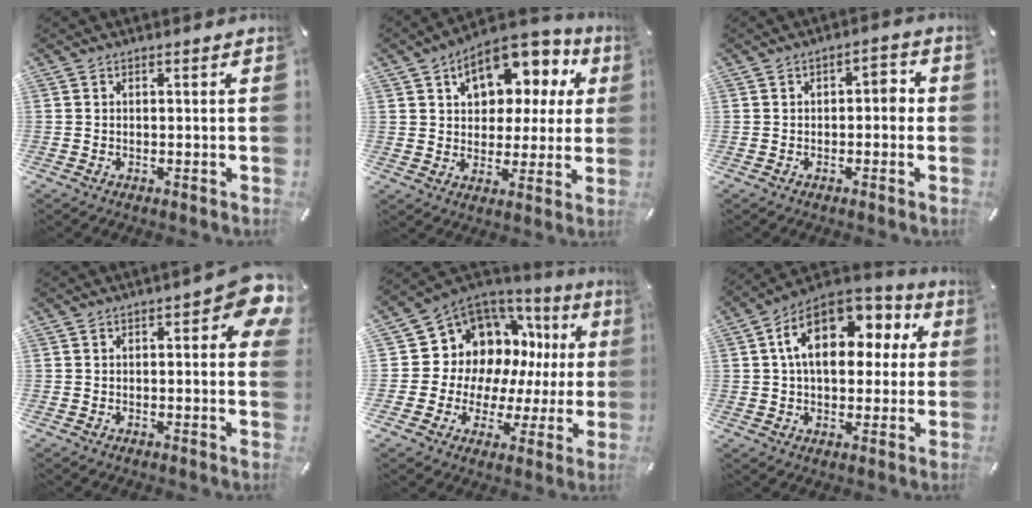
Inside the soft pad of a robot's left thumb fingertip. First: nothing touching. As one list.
[{"total": 12.5, "force": [6.2, 8.7, 6.5], "torque": [-0.095, -0.039, 0.111]}, {"total": 3.2, "force": [-0.7, 1.8, 2.5], "torque": [-0.039, 0.012, -0.020]}, {"total": 7.9, "force": [2.7, 3.2, 6.7], "torque": [-0.079, -0.011, 0.041]}, {"total": 12.6, "force": [5.2, 10.4, 4.8], "torque": [-0.079, -0.073, 0.109]}, {"total": 16.3, "force": [5.5, 10.5, 11.1], "torque": [-0.196, -0.019, 0.097]}]